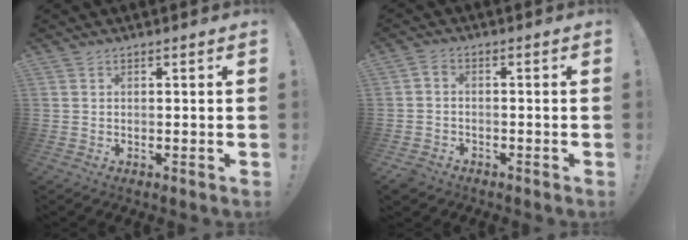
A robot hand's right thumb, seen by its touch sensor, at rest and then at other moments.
{"total": 3.1, "force": [-1.8, 2.2, 1.3], "torque": [-0.031, 0.008, -0.033]}